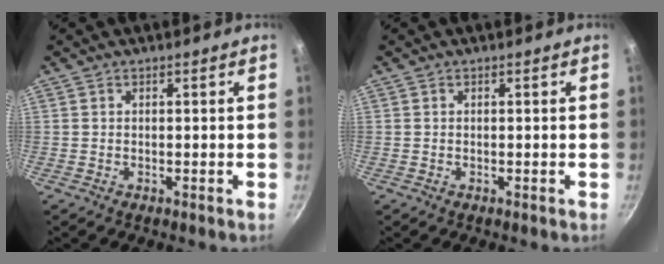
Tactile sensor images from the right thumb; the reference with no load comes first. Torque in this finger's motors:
{"motor_torque": [-0.22, 0.10, 0.20, 0.02, 0.03]}